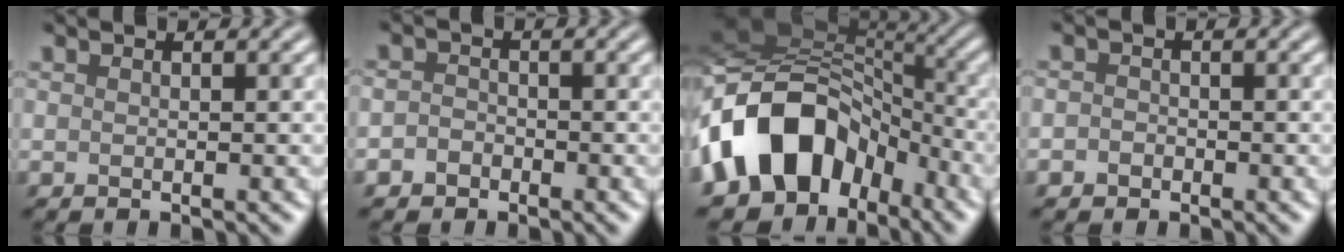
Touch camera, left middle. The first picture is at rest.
{"total": 1.4, "force": [-0.8, 1.1, 0.4], "torque": [0.007, 0.005, -0.023]}
{"total": 12.8, "force": [-4.0, 9.3, 7.9], "torque": [-0.142, 0.017, -0.086]}
{"total": 1.1, "force": [-0.5, 1.0, 0.3], "torque": [0.011, 0.003, -0.015]}